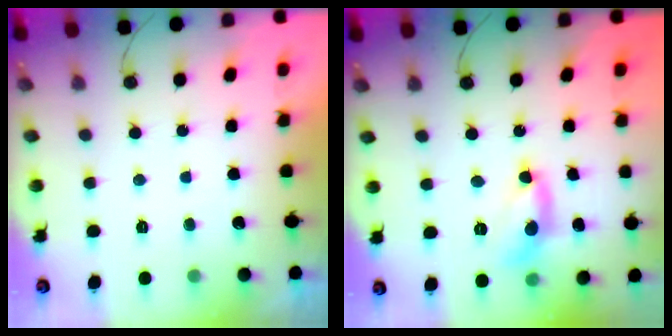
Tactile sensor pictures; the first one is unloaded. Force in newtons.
{"total": 11.2, "press": 11.2, "slide": 0.7}